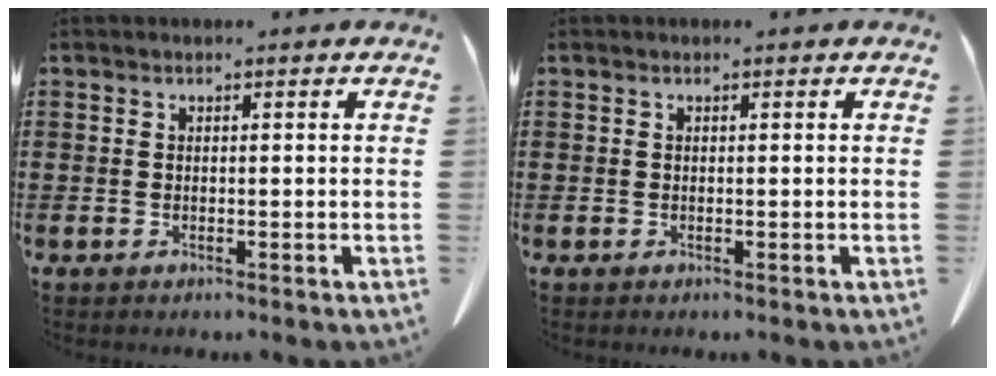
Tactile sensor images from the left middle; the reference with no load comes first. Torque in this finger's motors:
{"motor_torque": [-0.03, 0.03, 0.00, -0.01]}